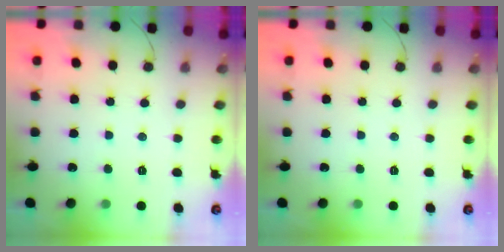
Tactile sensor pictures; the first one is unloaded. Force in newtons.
{"total": 0.0}